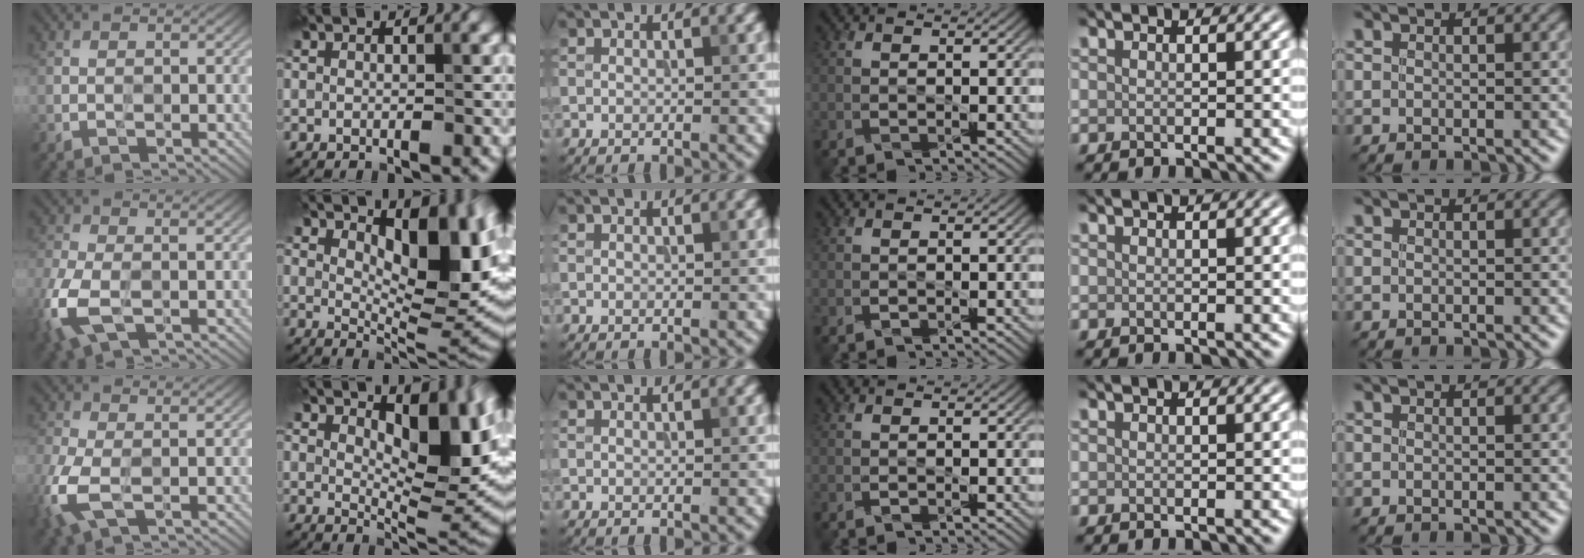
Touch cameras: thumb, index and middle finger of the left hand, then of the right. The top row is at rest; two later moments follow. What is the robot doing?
{"motion": "wipe", "object": "measuring cup"}